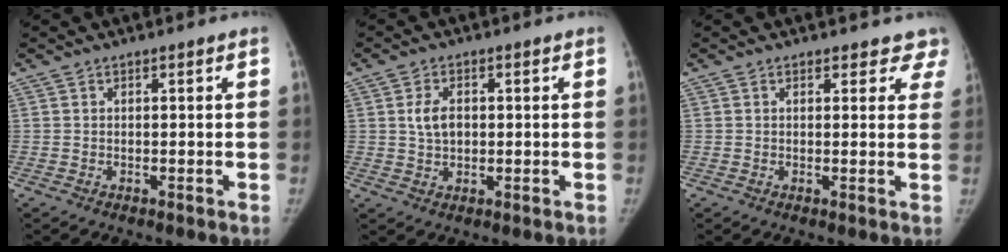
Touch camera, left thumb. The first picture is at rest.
{"total": 4.5, "force": [0.6, 3.1, 3.2], "torque": [-0.050, 0.002, 0.012]}
{"total": 5.2, "force": [4.4, 2.6, 0.9], "torque": [0.038, -0.013, 0.030]}